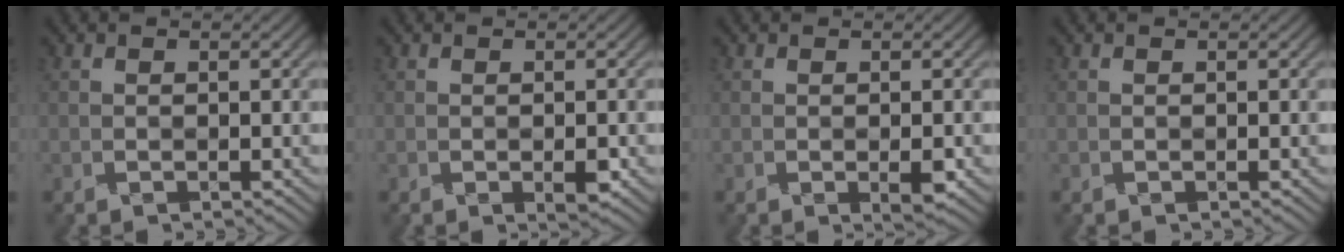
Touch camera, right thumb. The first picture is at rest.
{"total": 1.4, "force": [-0.5, 0.5, 1.2], "torque": [-0.021, -0.002, -0.007]}
{"total": 1.4, "force": [-0.5, 0.4, 1.3], "torque": [-0.023, -0.002, -0.007]}
{"total": 0.0}